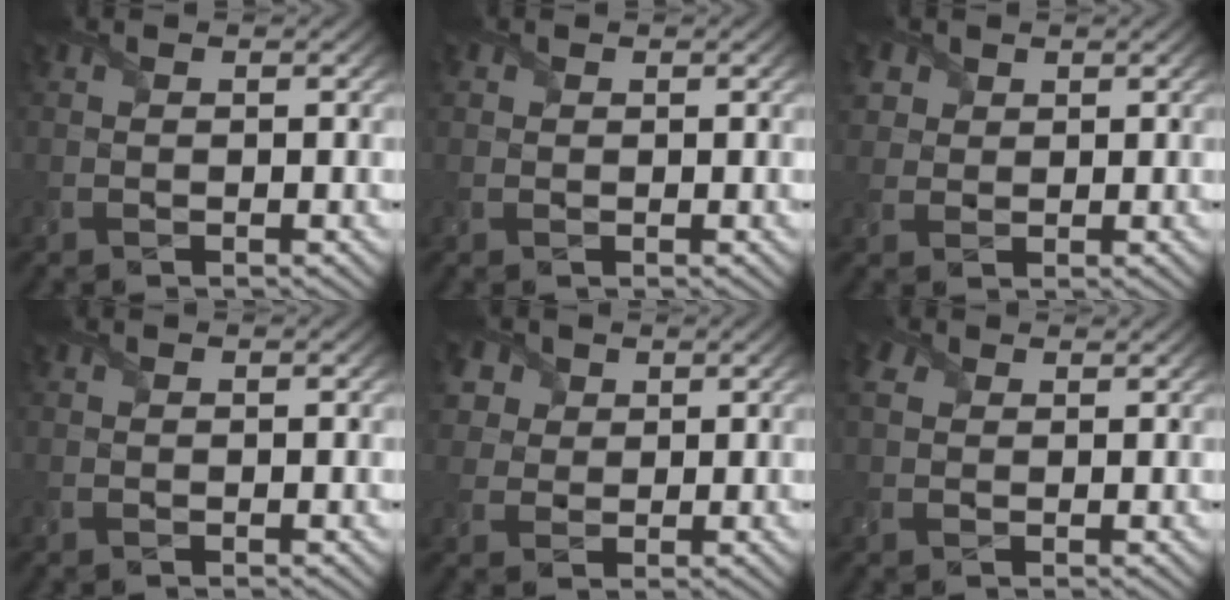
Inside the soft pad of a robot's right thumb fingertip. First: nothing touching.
{"total": 1.0, "force": [0.4, 0.9, 0.2], "torque": [-0.003, -0.003, 0.007]}
{"total": 3.2, "force": [1.6, 2.7, 0.9], "torque": [-0.036, -0.001, 0.036]}
{"total": 0.0}
{"total": 5.8, "force": [3.0, 4.5, 2.2], "torque": [-0.090, 0.002, 0.055]}
{"total": 2.8, "force": [1.5, 1.9, 1.4], "torque": [-0.044, 0.012, 0.029]}